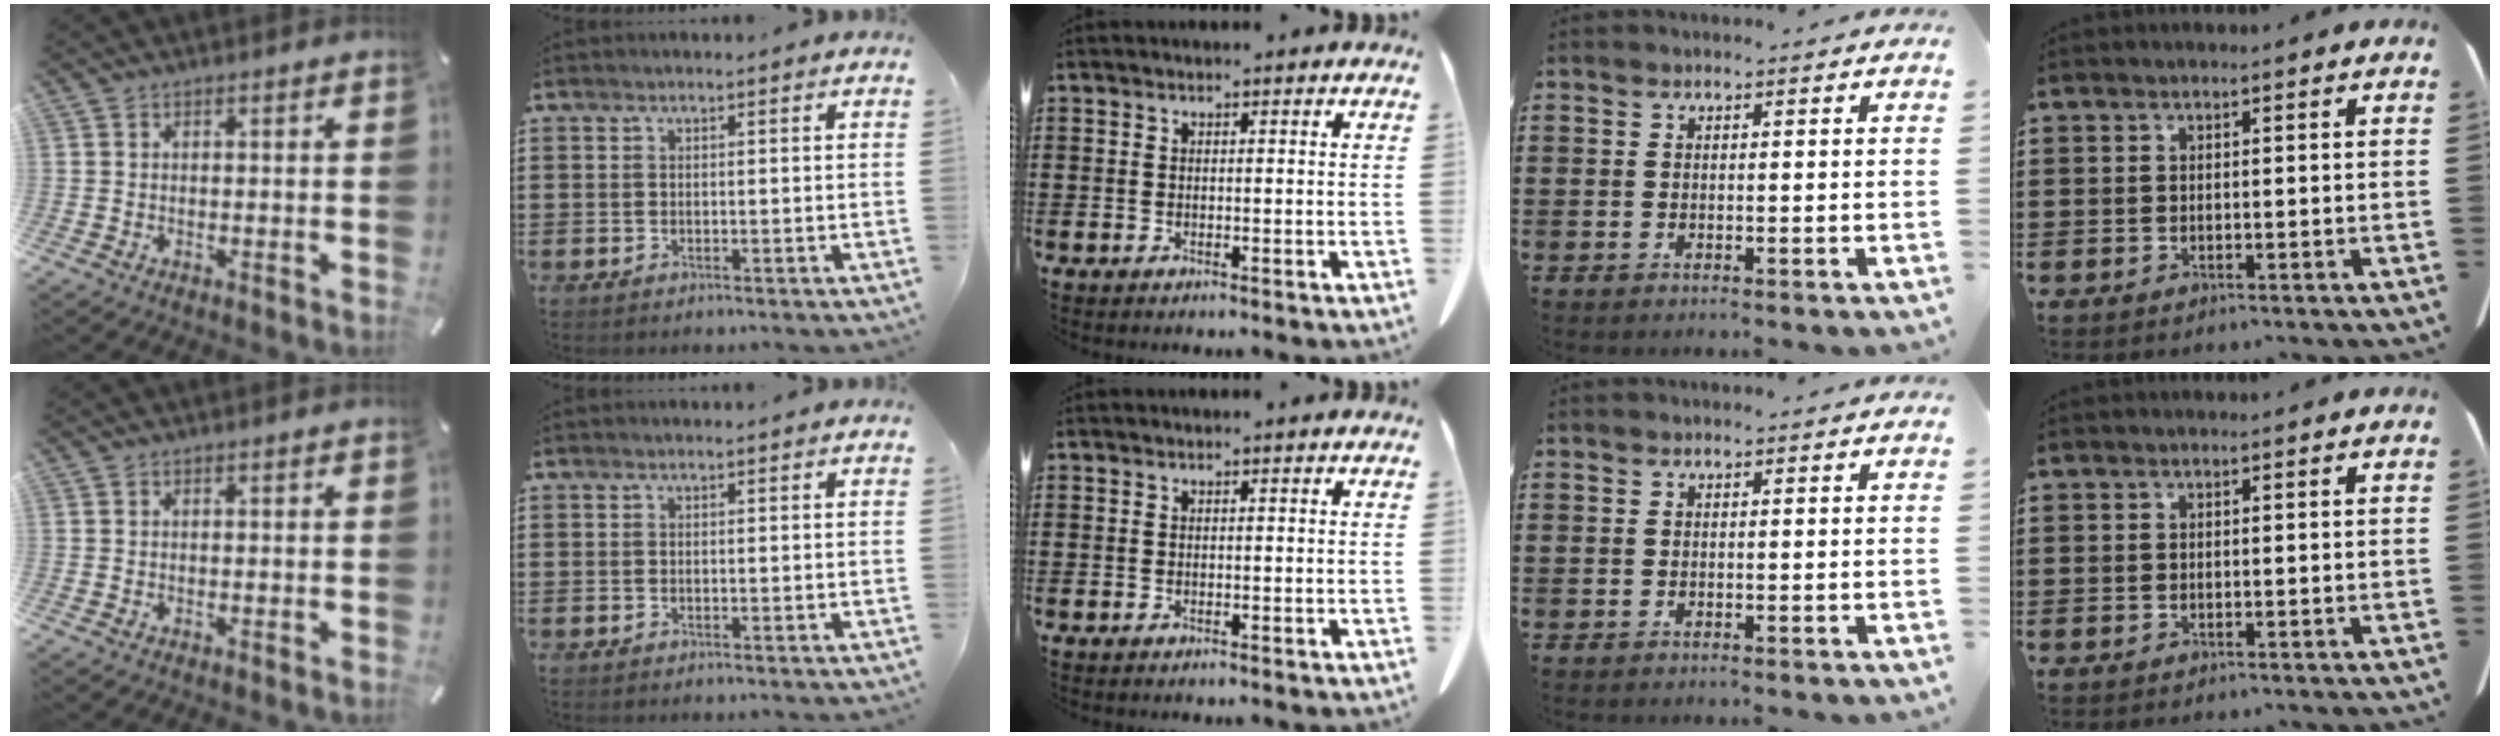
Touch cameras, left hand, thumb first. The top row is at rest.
{}